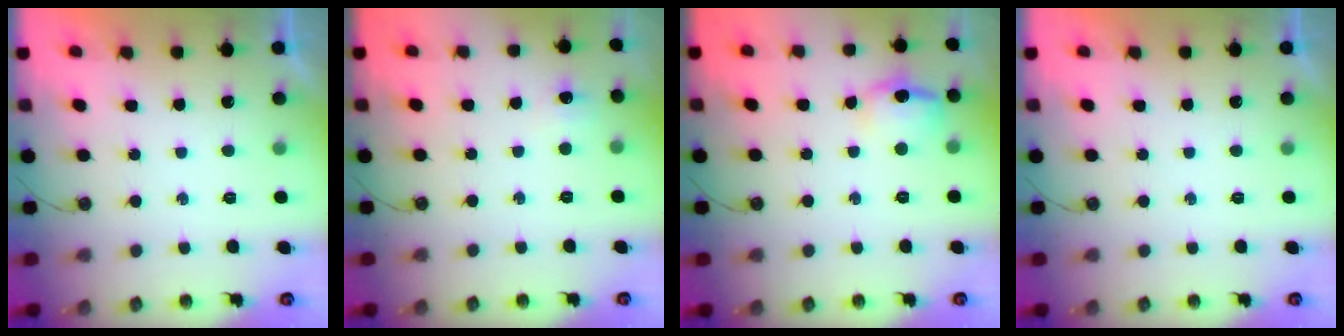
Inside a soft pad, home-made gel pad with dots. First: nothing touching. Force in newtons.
{"total": 3.7, "press": 3.7, "slide": 0.6}
{"total": 10.8, "press": 10.7, "slide": 1.4}
{"total": 0.0}